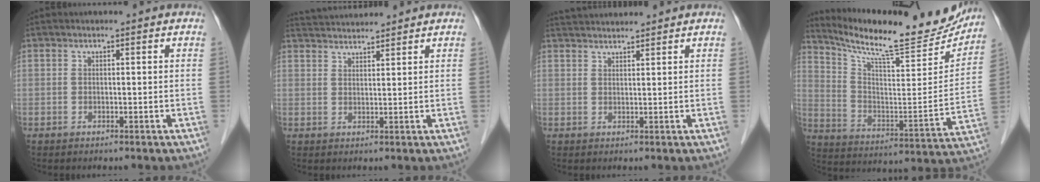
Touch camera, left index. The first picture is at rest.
{"total": 6.0, "force": [5.9, 0.1, 1.2], "torque": [-0.027, 0.031, 0.101]}
{"total": 5.1, "force": [5.0, 0.2, 1.3], "torque": [-0.022, 0.031, 0.085]}
{"total": 23.3, "force": [21.1, 3.1, 9.4], "torque": [-0.157, -0.049, 0.305]}